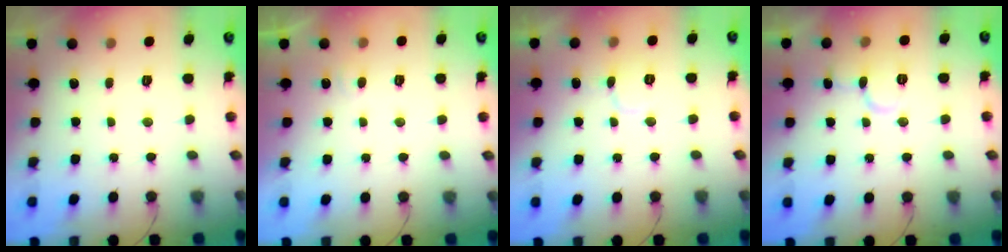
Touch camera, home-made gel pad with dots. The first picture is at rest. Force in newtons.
{"total": 3.3, "press": 3.3, "slide": 0.2}
{"total": 5.7, "press": 5.7, "slide": 0.1}
{"total": 7.9, "press": 7.9, "slide": 0.8}